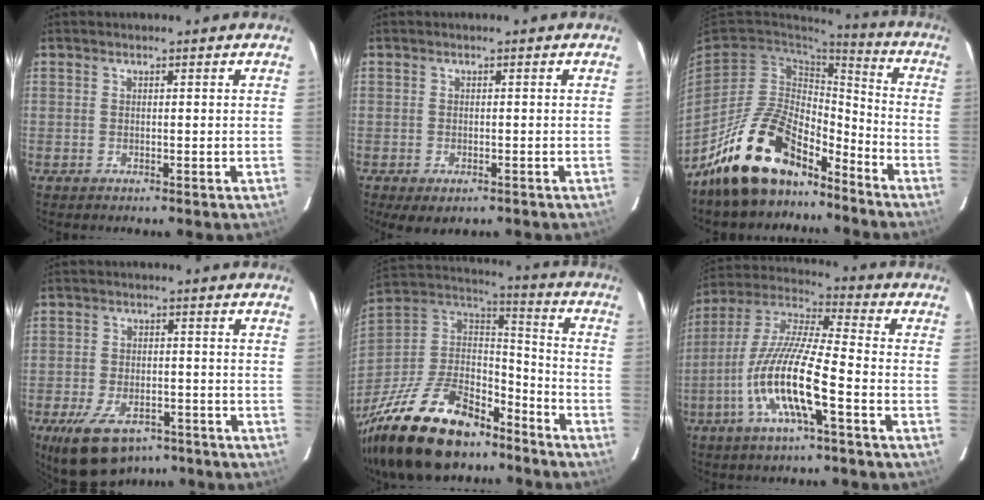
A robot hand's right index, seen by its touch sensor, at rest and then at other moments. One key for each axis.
{"total": 4.2, "fx": -2.6, "fy": 2.1, "fz": 2.6, "tx": -0.054, "ty": -0.019, "tz": -0.037}
{"total": 18.2, "fx": -13.6, "fy": 7.9, "fz": 9.0, "tx": -0.185, "ty": 0.022, "tz": -0.229}
{"total": 13.7, "fx": -9.0, "fy": 7.0, "fz": 7.5, "tx": -0.166, "ty": -0.016, "tz": -0.143}
{"total": 30.8, "fx": -21.5, "fy": 14.2, "fz": 16.8, "tx": -0.363, "ty": -0.008, "tz": -0.344}
{"total": 15.1, "fx": -5.9, "fy": 2.0, "fz": 13.7, "tx": -0.273, "ty": -0.005, "tz": -0.121}